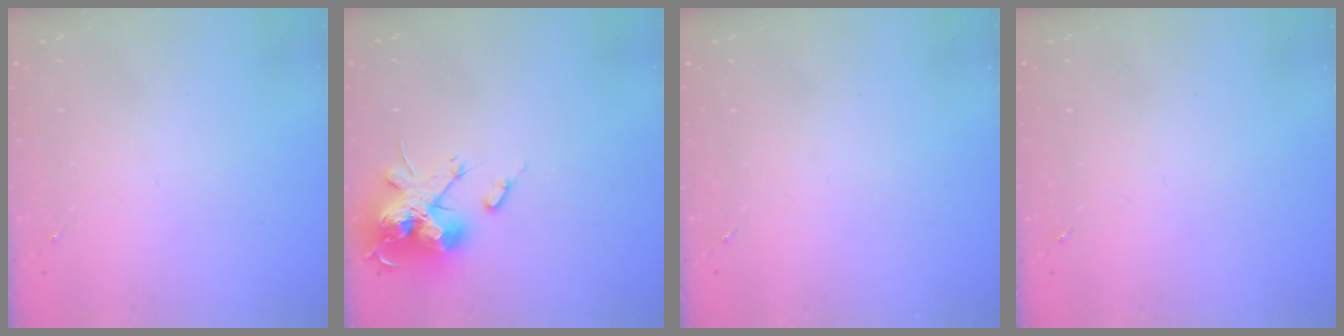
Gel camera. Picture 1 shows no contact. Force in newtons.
{"total": 19.6, "press": 19.6, "slide": 0.1}
{"total": 0.0}
{"total": 0.0}